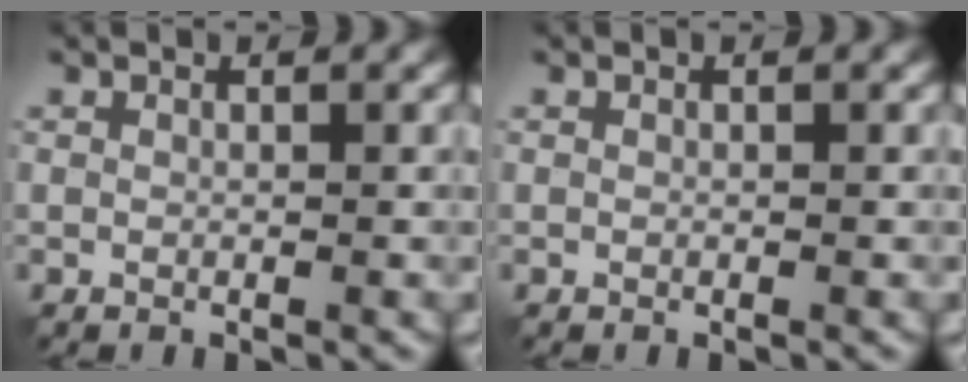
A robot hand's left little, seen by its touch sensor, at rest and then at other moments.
{"total": 0.0}